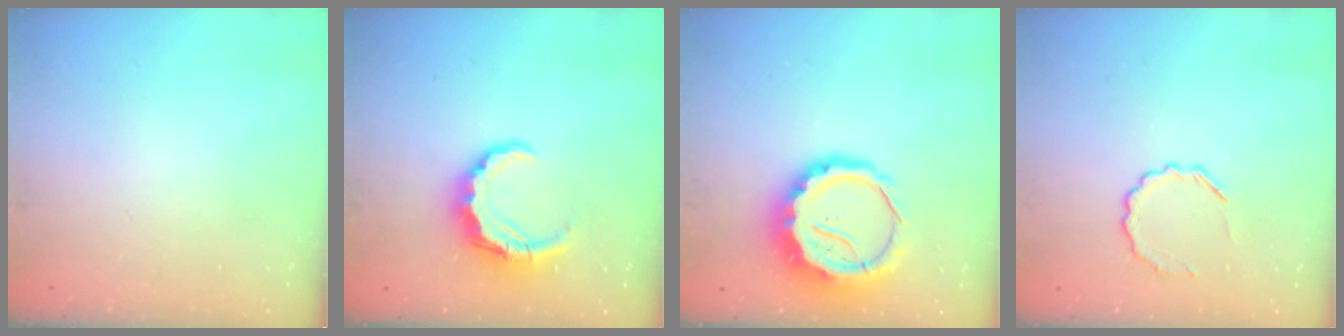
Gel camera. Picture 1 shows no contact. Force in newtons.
{"total": 8.2, "press": 8.1, "slide": 0.9}
{"total": 11.9, "press": 11.6, "slide": 2.4}
{"total": 7.2, "press": 7.1, "slide": 1.5}